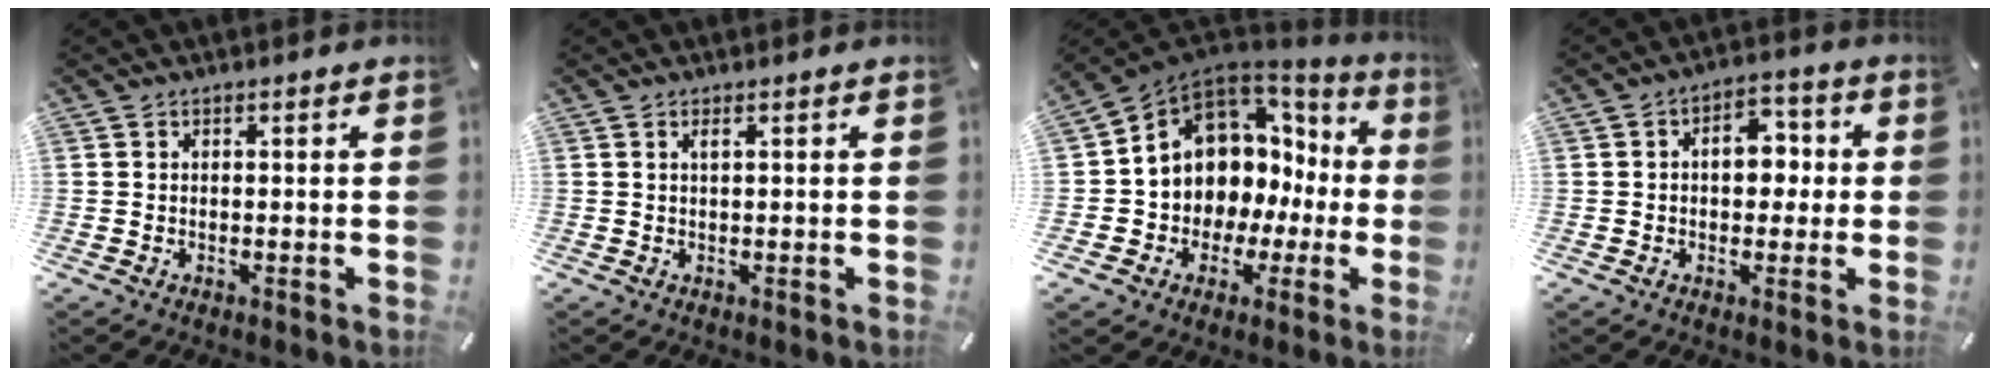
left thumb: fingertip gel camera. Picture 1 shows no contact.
{"total": 1.1, "force": [0.4, 0.1, 1.0], "torque": [-0.020, 0.001, 0.005]}
{"total": 9.5, "force": [3.4, 8.4, 2.9], "torque": [-0.068, -0.048, 0.068]}
{"total": 8.3, "force": [0.5, 5.4, 6.2], "torque": [-0.070, 0.000, 0.000]}